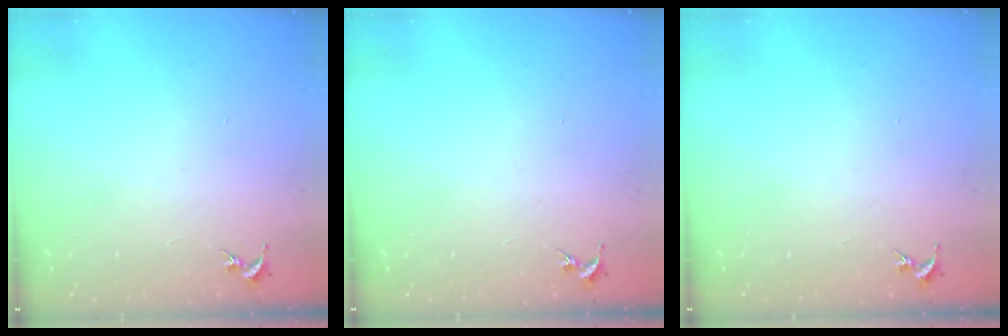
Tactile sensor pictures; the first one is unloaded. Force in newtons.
{"total": 0.0}
{"total": 0.0}